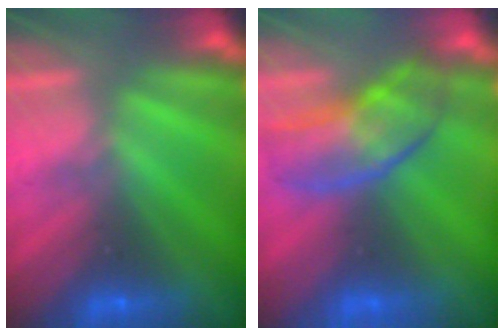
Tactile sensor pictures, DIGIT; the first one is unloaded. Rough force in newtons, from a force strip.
{"total": 2.8}